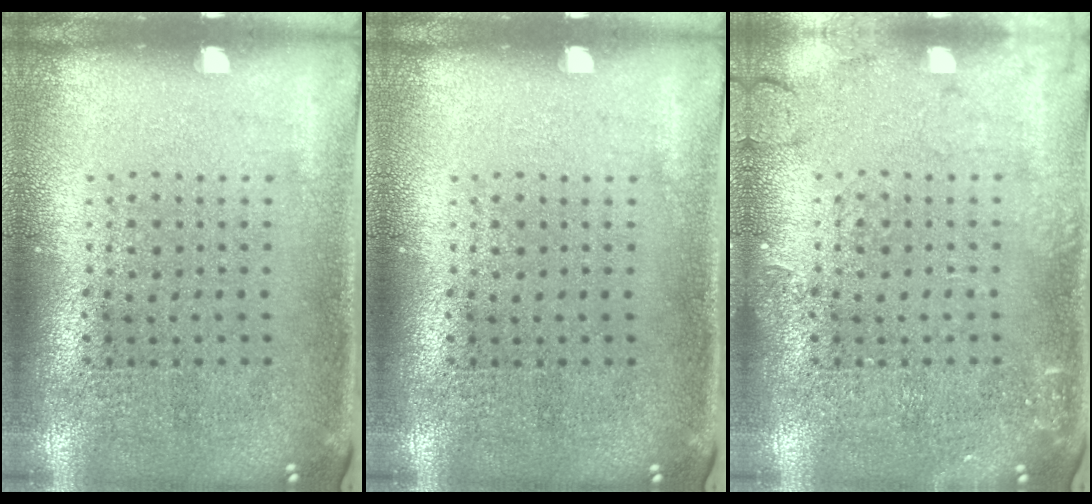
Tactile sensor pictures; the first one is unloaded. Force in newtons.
{"total": 0.0}
{"total": 2.0, "press": 2.0, "slide": 0.4}